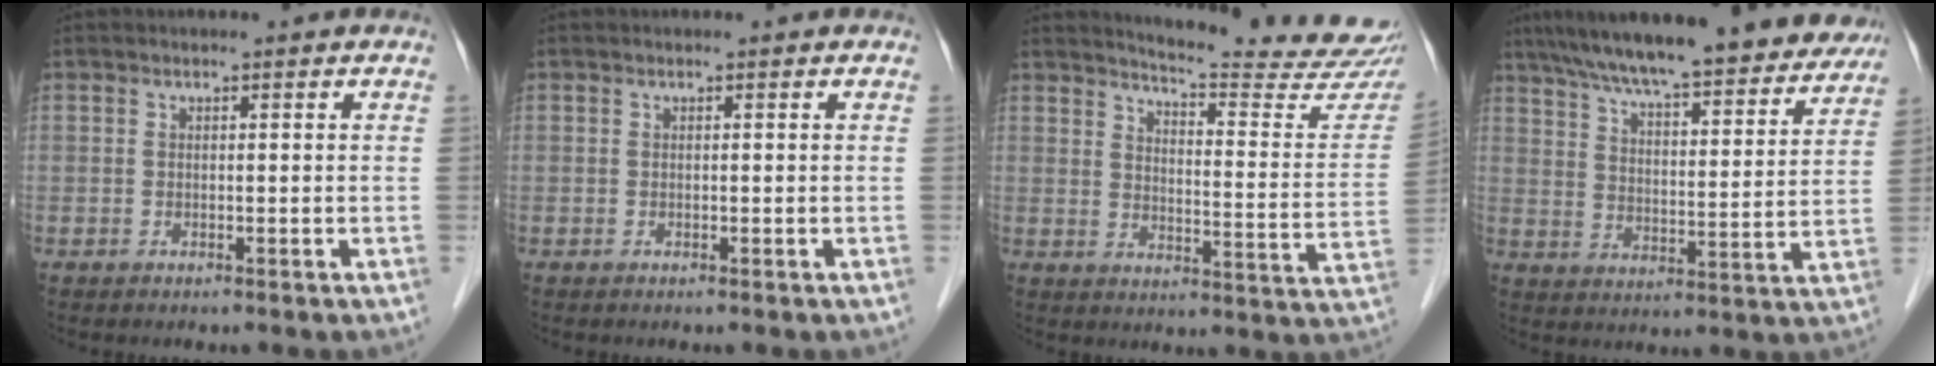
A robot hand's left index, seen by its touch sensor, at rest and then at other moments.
{"total": 0.0}
{"total": 19.3, "force": [18.6, 0.0, 5.2], "torque": [-0.073, -0.115, 0.216]}
{"total": 26.6, "force": [23.0, 4.9, 12.3], "torque": [-0.193, -0.008, 0.304]}